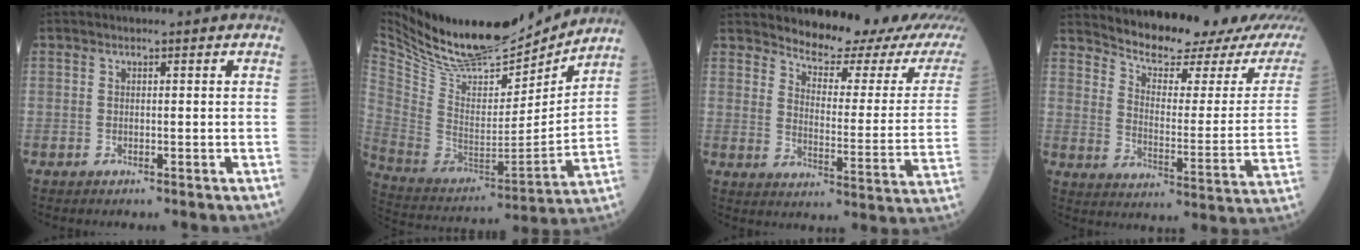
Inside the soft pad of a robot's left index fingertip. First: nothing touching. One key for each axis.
{"total": 25.8, "fx": 22.6, "fy": 6.8, "fz": 10.4, "tx": -0.215, "ty": -0.025, "tz": 0.371}
{"total": 13.9, "fx": 12.5, "fy": 2.1, "fz": 5.7, "tx": -0.071, "ty": -0.058, "tz": 0.149}
{"total": 15.7, "fx": 14.4, "fy": 1.9, "fz": 6.0, "tx": -0.084, "ty": -0.060, "tz": 0.188}